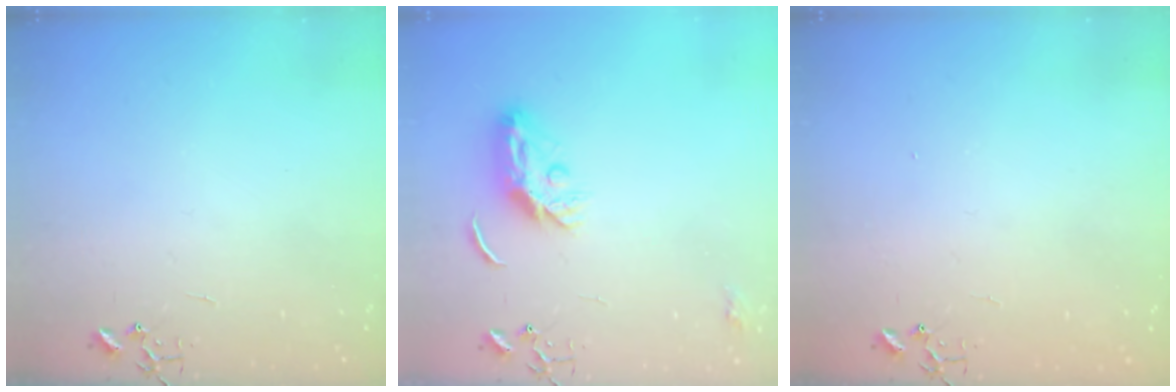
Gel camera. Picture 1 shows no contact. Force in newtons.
{"total": 7.7, "press": 7.7, "slide": 0.2}
{"total": 1.1, "press": 1.1, "slide": 0.1}